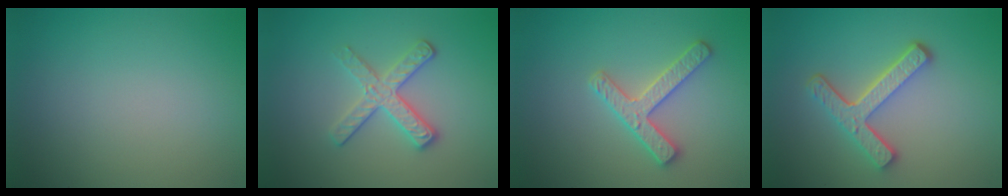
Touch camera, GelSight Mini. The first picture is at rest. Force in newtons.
{"total": 3.2, "press": 2.8, "slide": 1.5}
{"total": 2.9, "press": 2.9, "slide": 0.5}
{"total": 4.8, "press": 3.6, "slide": 3.2}